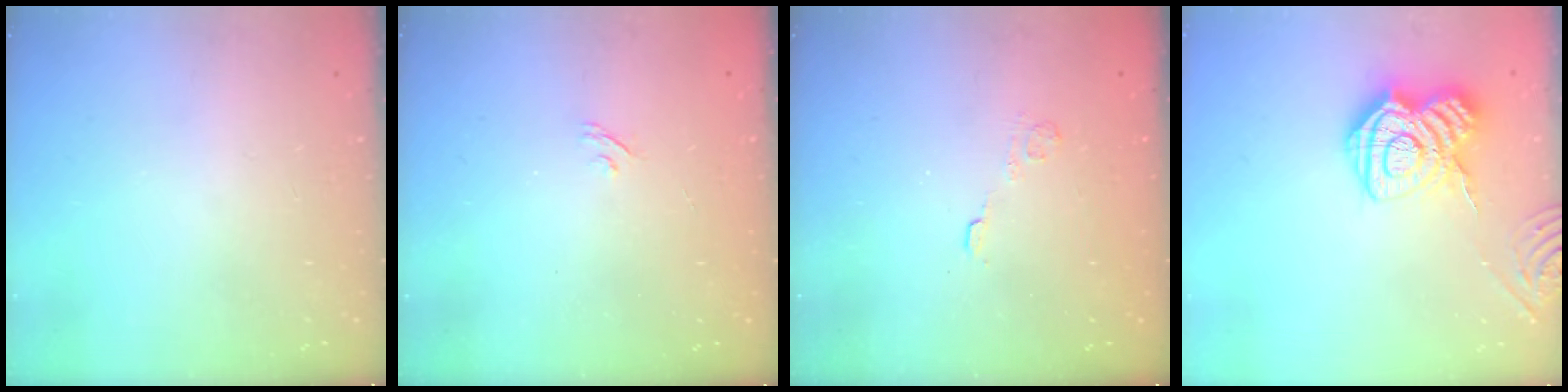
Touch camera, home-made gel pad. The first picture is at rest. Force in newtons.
{"total": 2.2, "press": 1.9, "slide": 1.1}
{"total": 2.7, "press": 2.3, "slide": 1.4}
{"total": 13.3, "press": 13.3, "slide": 0.8}